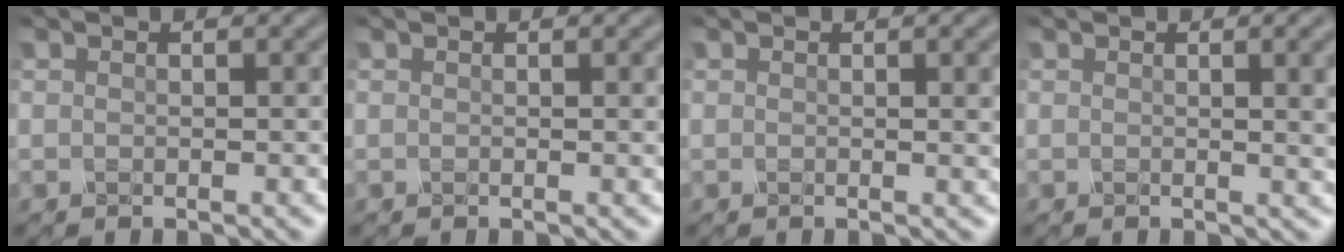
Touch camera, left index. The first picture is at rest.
{"total": 1.4, "force": [0.4, 0.5, 1.2], "torque": [-0.005, -0.001, -0.001]}
{"total": 4.0, "force": [1.1, 1.8, 3.4], "torque": [-0.019, 0.023, 0.001]}
{"total": 6.5, "force": [1.6, 3.0, 5.6], "torque": [-0.023, 0.038, 0.006]}